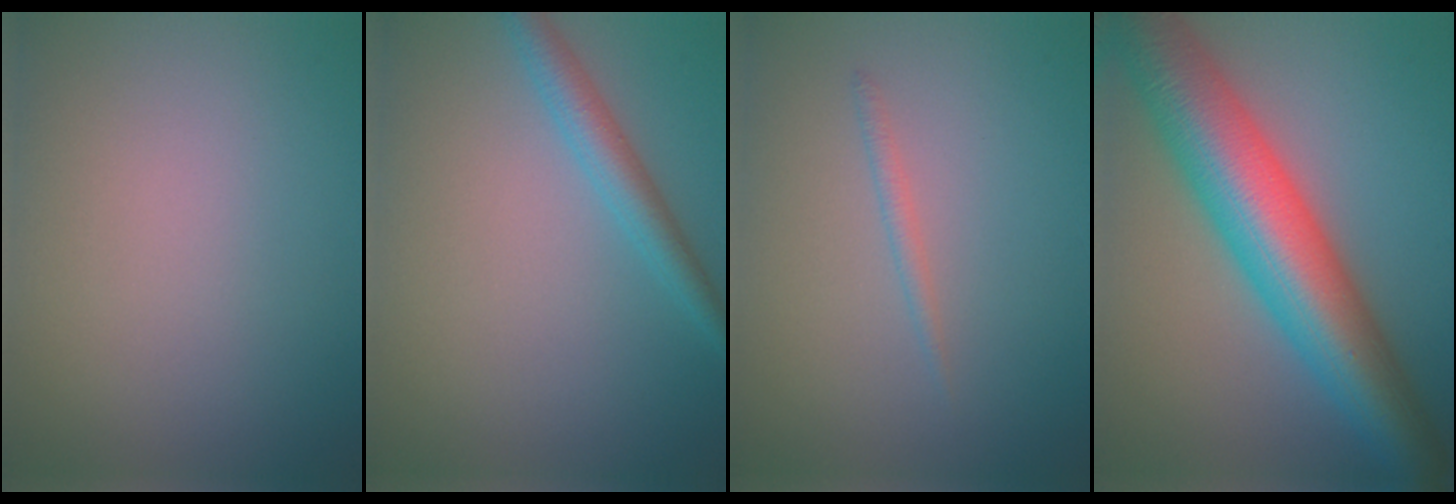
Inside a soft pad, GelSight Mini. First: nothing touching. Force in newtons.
{"total": 2.7, "press": 2.7, "slide": 0.3}
{"total": 0.9, "press": 0.9, "slide": 0.1}
{"total": 11.6, "press": 11.6, "slide": 0.4}